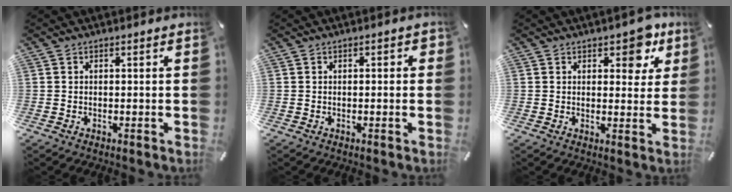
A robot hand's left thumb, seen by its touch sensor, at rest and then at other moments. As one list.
[{"total": 0.9, "force": [-0.2, 0.5, 0.7], "torque": [-0.012, 0.002, -0.005]}, {"total": 6.9, "force": [4.2, 3.9, 3.9], "torque": [-0.025, -0.023, 0.063]}]